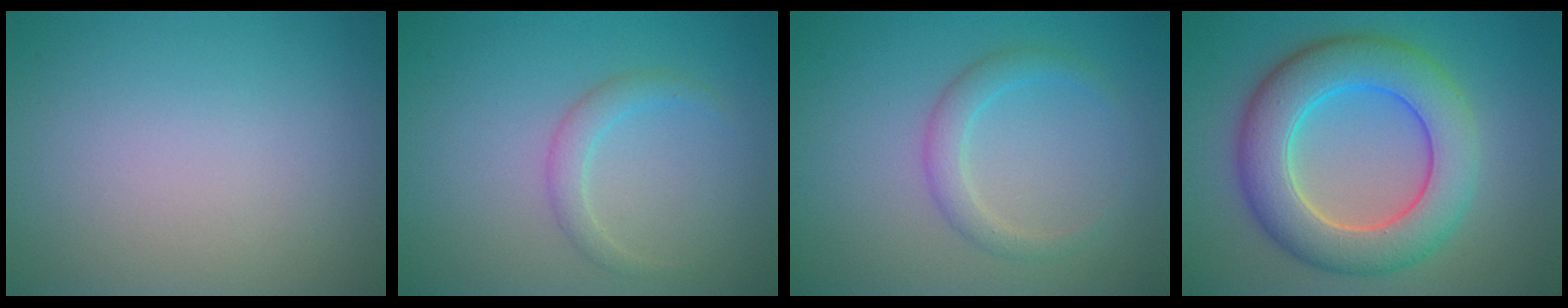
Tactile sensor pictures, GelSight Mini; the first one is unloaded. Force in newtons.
{"total": 1.7, "press": 1.7, "slide": 0.2}
{"total": 2.2, "press": 2.2, "slide": 0.0}
{"total": 8.6, "press": 8.6, "slide": 0.1}